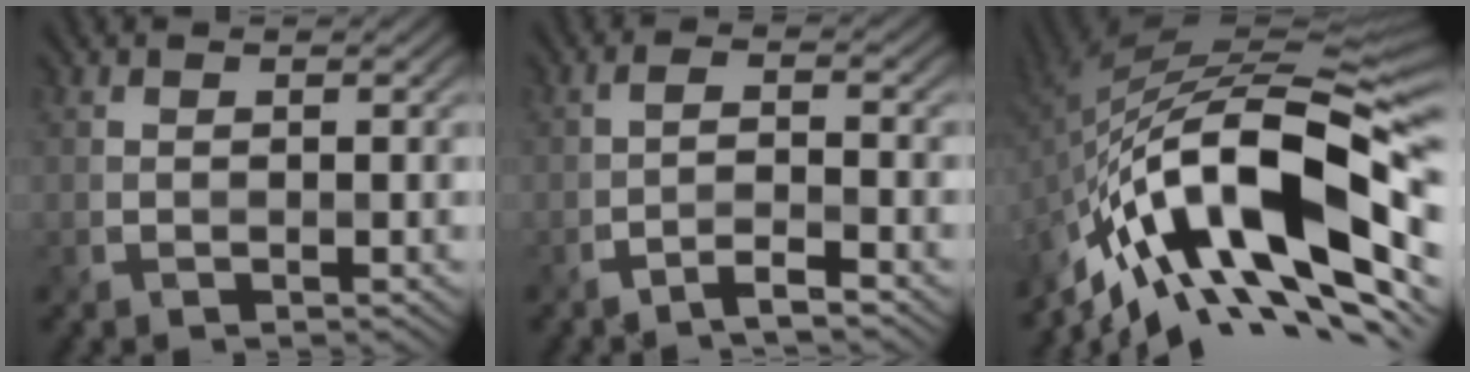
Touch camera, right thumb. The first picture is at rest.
{"total": 3.2, "force": [-2.4, 0.4, 2.2], "torque": [-0.037, 0.011, -0.057]}
{"total": 18.3, "force": [-5.7, 7.6, 15.7], "torque": [-0.288, 0.012, -0.115]}